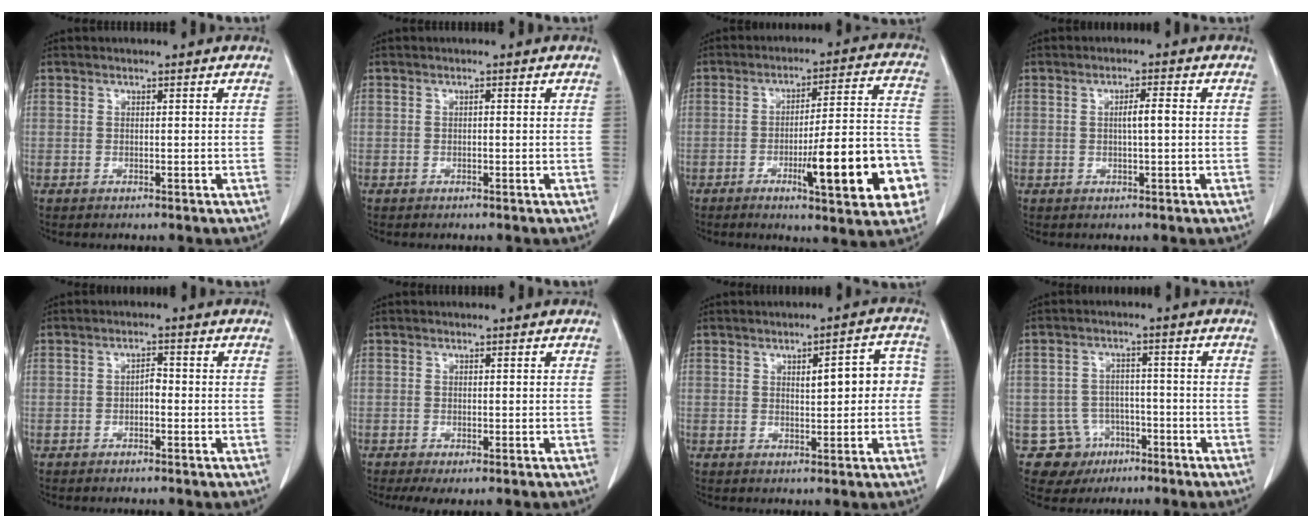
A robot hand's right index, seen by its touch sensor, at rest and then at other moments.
{"total": 0.0}
{"total": 17.0, "force": [-6.1, 2.6, 15.6], "torque": [-0.184, 0.018, -0.076]}
{"total": 2.8, "force": [0.1, 0.2, 2.8], "torque": [-0.049, 0.002, 0.001]}
{"total": 1.0, "force": [-0.1, 0.5, 0.8], "torque": [-0.014, 0.003, -0.004]}
{"total": 2.2, "force": [-1.1, 0.9, 1.6], "torque": [-0.033, -0.006, -0.017]}
{"total": 6.6, "force": [0.7, 2.2, 6.2], "torque": [-0.078, 0.027, 0.010]}
{"total": 6.5, "force": [-3.2, 5.7, -0.2], "torque": [0.007, 0.012, -0.043]}